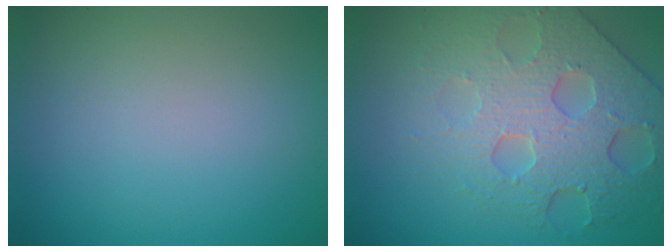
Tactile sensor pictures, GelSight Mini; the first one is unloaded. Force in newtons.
{"total": 6.3, "press": 5.2, "slide": 3.7}